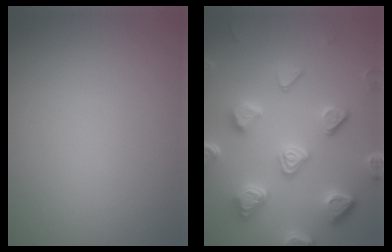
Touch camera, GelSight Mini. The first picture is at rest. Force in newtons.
{"total": 6.5, "press": 5.3, "slide": 3.8}